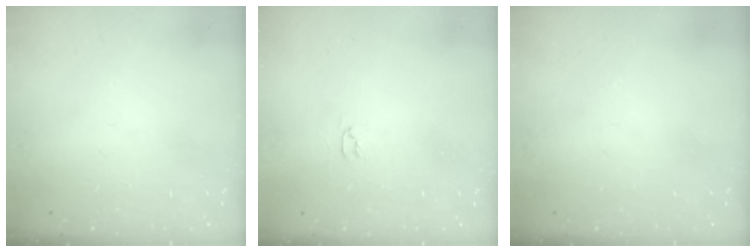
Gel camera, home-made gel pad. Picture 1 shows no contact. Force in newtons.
{"total": 2.0, "press": 2.0, "slide": 0.3}
{"total": 0.0}